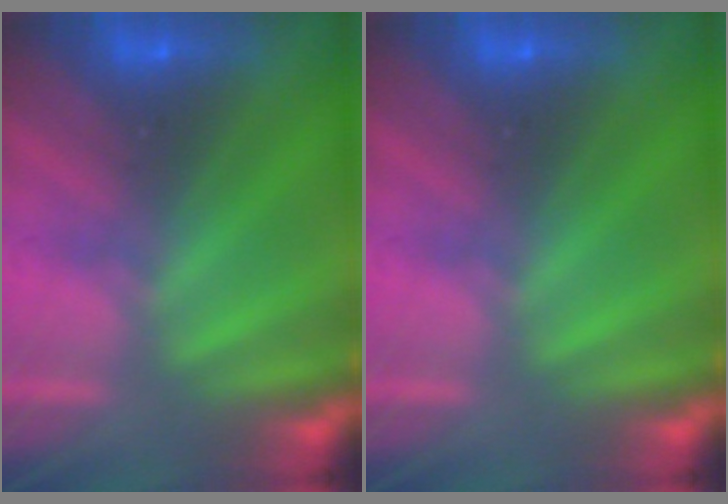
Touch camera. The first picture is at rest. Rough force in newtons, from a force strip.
{"total": 0.0}